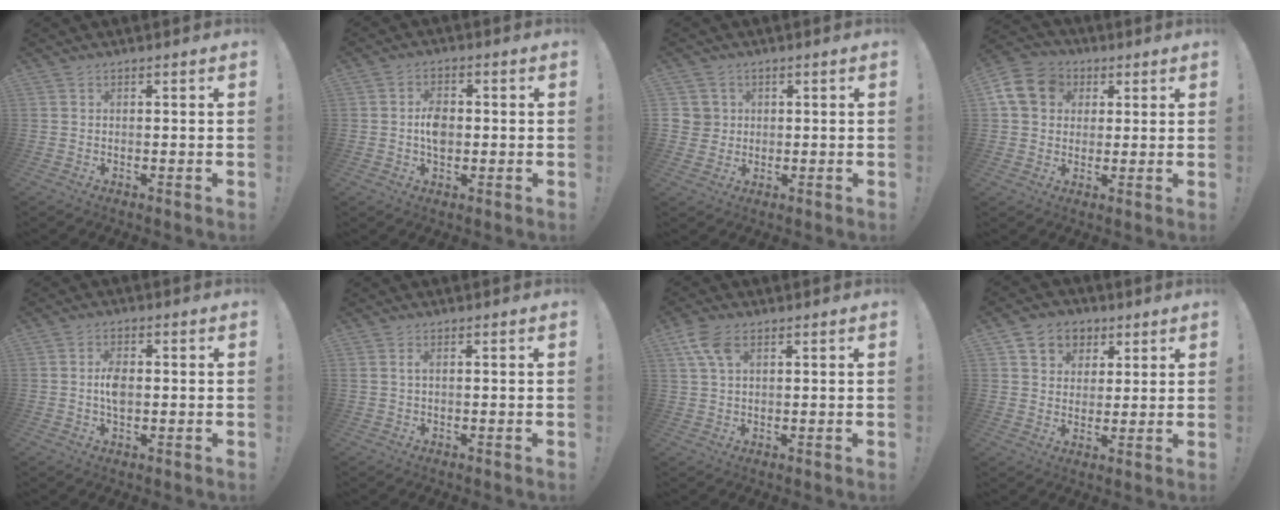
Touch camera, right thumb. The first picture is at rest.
{"total": 5.8, "force": [-0.7, 3.9, 4.3], "torque": [-0.066, 0.003, -0.013]}
{"total": 4.3, "force": [1.0, 4.1, 0.6], "torque": [-0.011, 0.002, 0.022]}
{"total": 13.2, "force": [3.9, 10.9, 6.3], "torque": [-0.100, -0.001, 0.081]}
{"total": 5.0, "force": [-0.2, 2.7, 4.2], "torque": [-0.075, 0.003, -0.006]}
{"total": 1.4, "force": [0.3, 0.5, 1.3], "torque": [-0.034, 0.007, 0.007]}
{"total": 7.4, "force": [3.5, 4.0, 5.1], "torque": [-0.106, -0.002, 0.069]}
{"total": 7.7, "force": [3.2, 6.8, 1.7], "torque": [-0.019, -0.018, 0.064]}